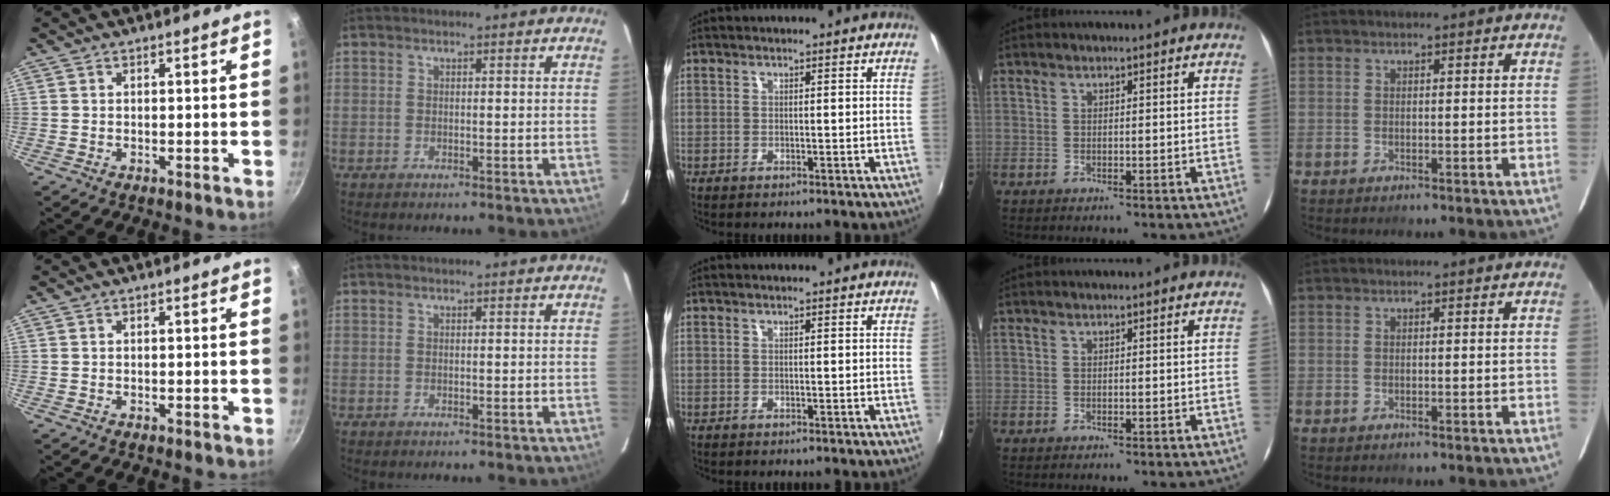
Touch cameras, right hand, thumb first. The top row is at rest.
{}